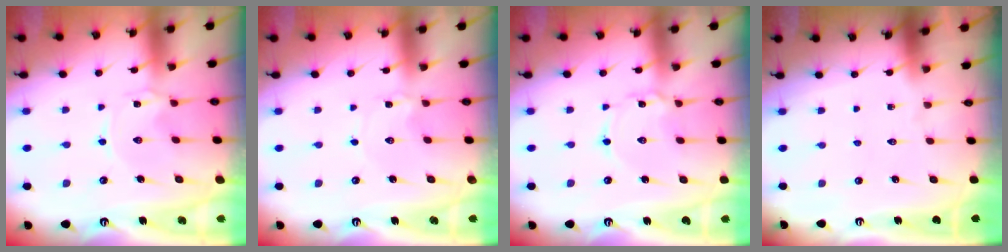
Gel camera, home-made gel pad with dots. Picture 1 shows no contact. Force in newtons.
{"total": 0.0}
{"total": 2.4, "press": 2.4, "slide": 0.1}
{"total": 0.0}